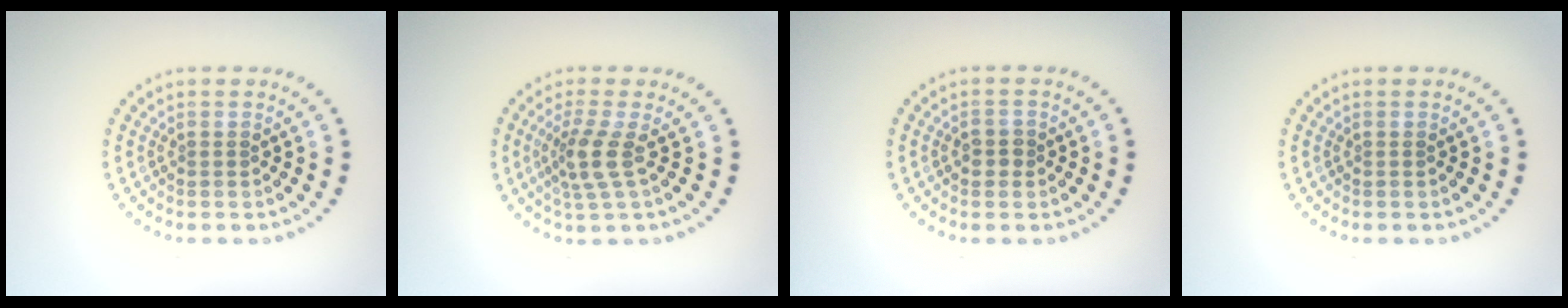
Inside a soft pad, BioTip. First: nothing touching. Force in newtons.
{"total": 2.9, "press": 2.2, "slide": 1.9}
{"total": 1.4, "press": 1.4, "slide": 0.3}
{"total": 0.0}